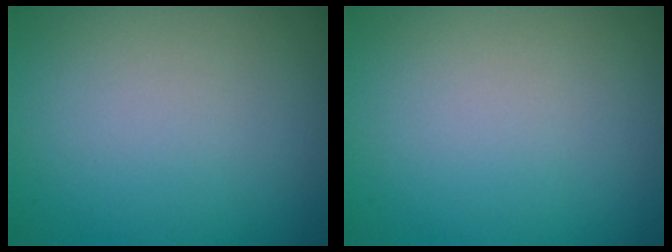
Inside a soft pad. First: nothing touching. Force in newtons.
{"total": 0.0}